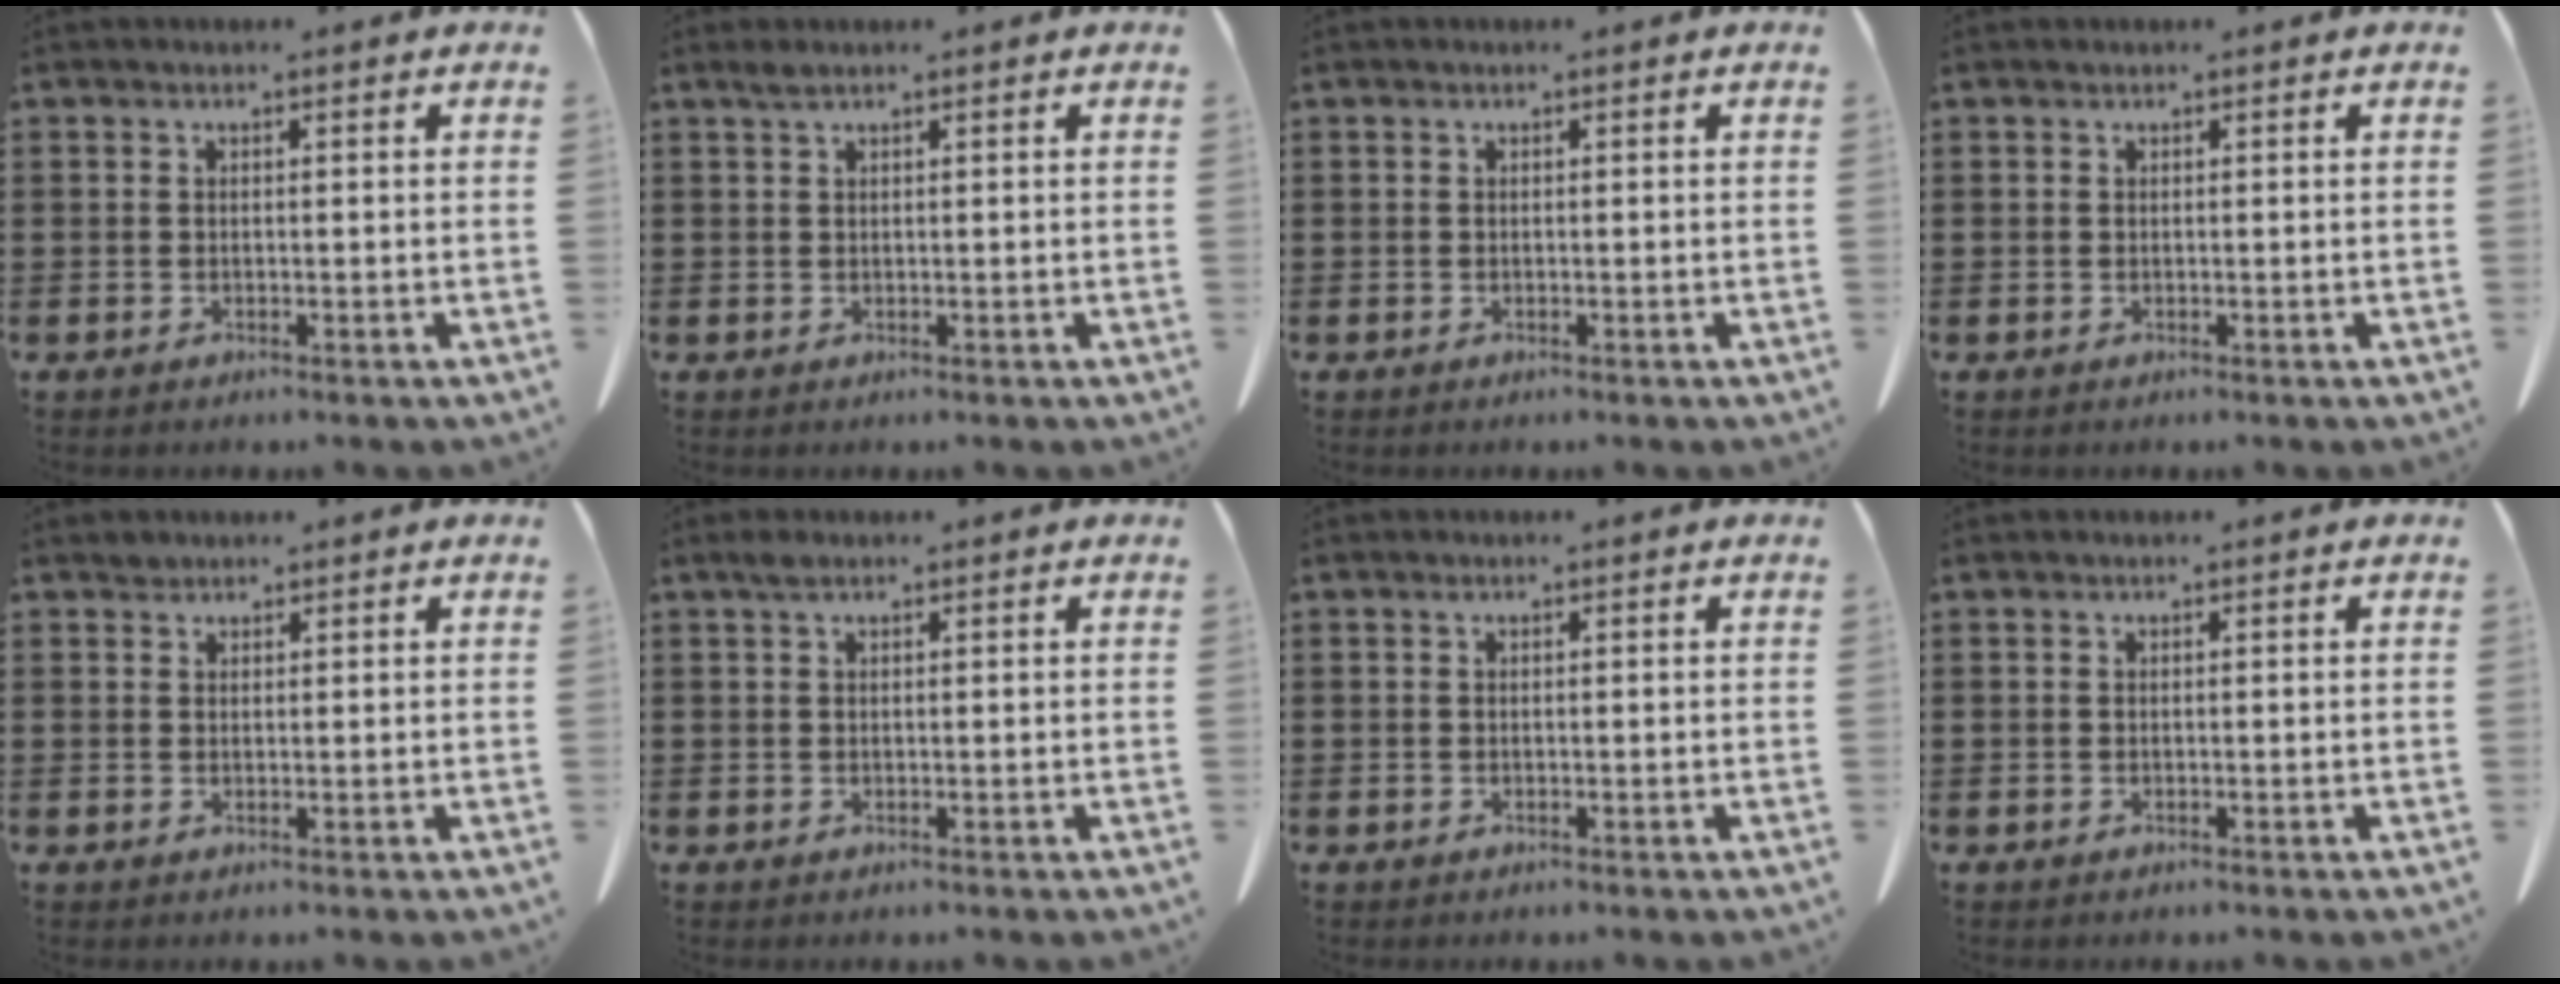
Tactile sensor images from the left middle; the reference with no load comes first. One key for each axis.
{"total": 1.1, "fx": 0.7, "fy": 0.1, "fz": 0.8, "tx": -0.019, "ty": -0.001, "tz": 0.014}
{"total": 0.0}
{"total": 0.0}
{"total": 1.0, "fx": 0.9, "fy": 0.4, "fz": 0.1, "tx": -0.004, "ty": 0.000, "tz": 0.018}
{"total": 1.1, "fx": 0.7, "fy": 0.4, "fz": 0.8, "tx": -0.019, "ty": 0.002, "tz": 0.012}
{"total": 0.0}
{"total": 0.0}